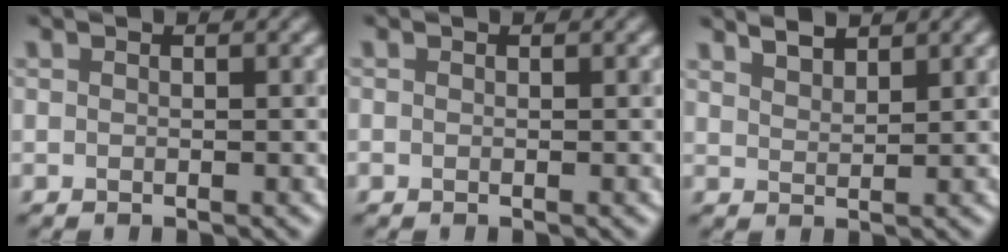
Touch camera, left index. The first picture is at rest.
{"total": 0.0}
{"total": 2.0, "force": [1.9, 0.1, 0.3], "torque": [-0.004, 0.003, 0.038]}